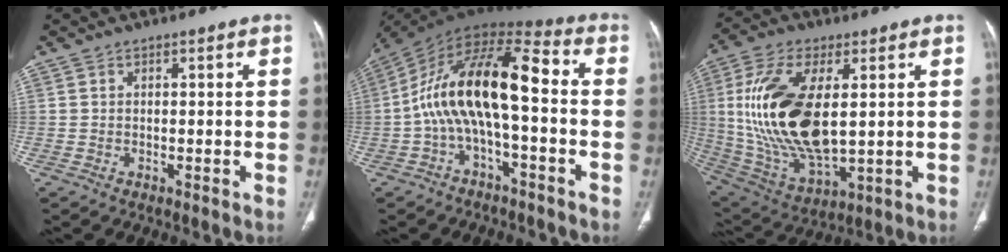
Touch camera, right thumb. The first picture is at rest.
{"total": 16.2, "force": [-1.9, 6.5, 14.7], "torque": [-0.268, 0.069, -0.043]}
{"total": 22.1, "force": [2.7, 10.5, 19.3], "torque": [-0.393, -0.021, 0.061]}